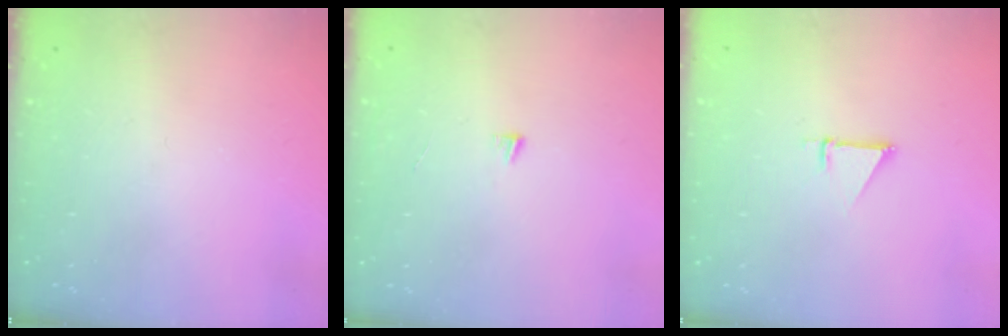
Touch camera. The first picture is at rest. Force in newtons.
{"total": 3.1, "press": 3.1, "slide": 0.3}
{"total": 2.3, "press": 2.3, "slide": 0.1}